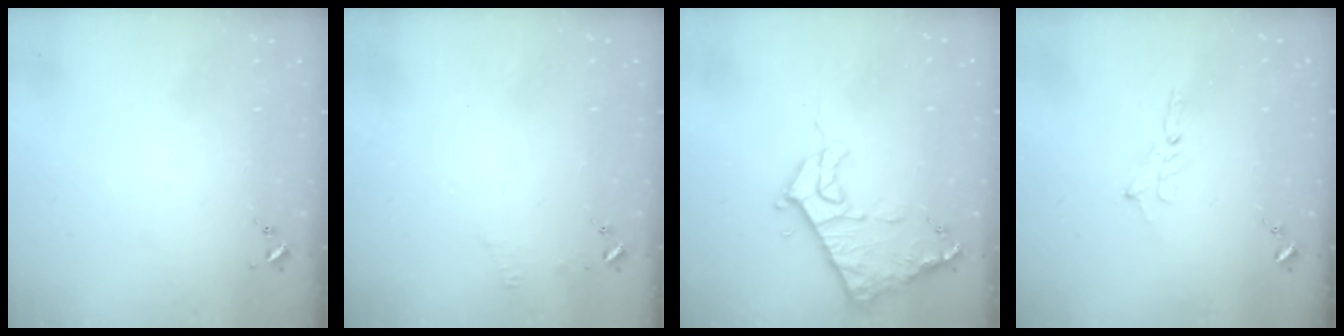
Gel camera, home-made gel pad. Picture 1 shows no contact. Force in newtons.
{"total": 4.7, "press": 4.6, "slide": 0.5}
{"total": 12.0, "press": 12.0, "slide": 1.2}
{"total": 2.3, "press": 2.3, "slide": 0.2}